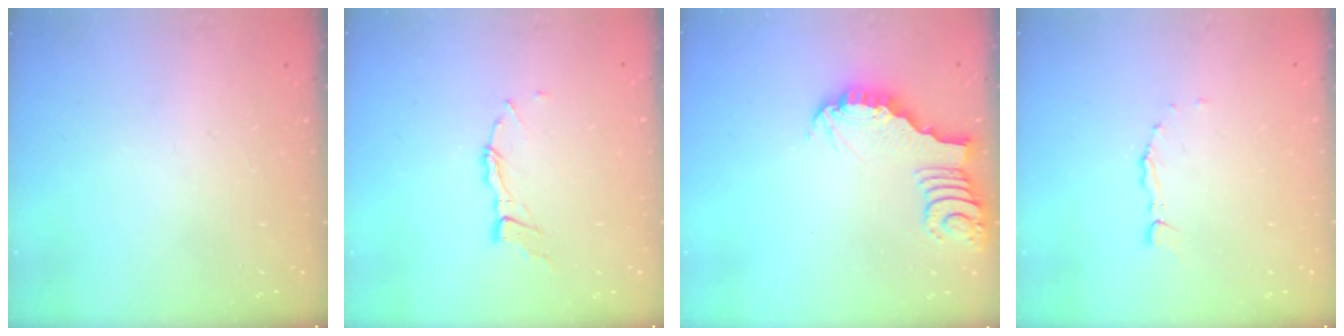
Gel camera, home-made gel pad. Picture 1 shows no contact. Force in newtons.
{"total": 6.7, "press": 6.7, "slide": 0.4}
{"total": 3.5, "press": 3.5, "slide": 0.3}
{"total": 1.0, "press": 1.0, "slide": 0.2}